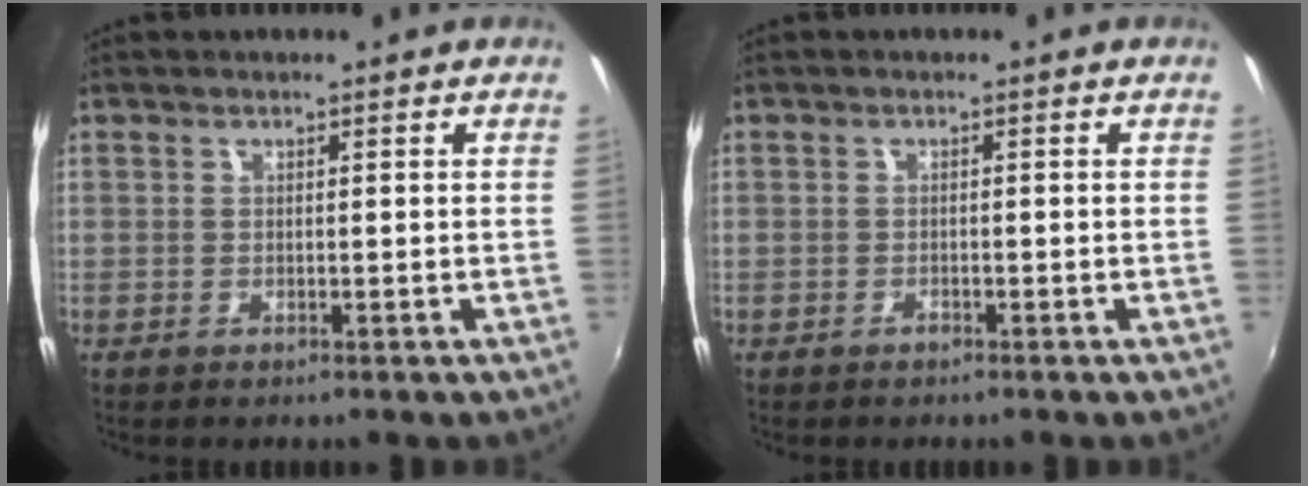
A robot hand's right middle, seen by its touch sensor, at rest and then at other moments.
{"total": 0.8, "force": [-0.7, 0.4, 0.1], "torque": [-0.002, 0.000, -0.013]}